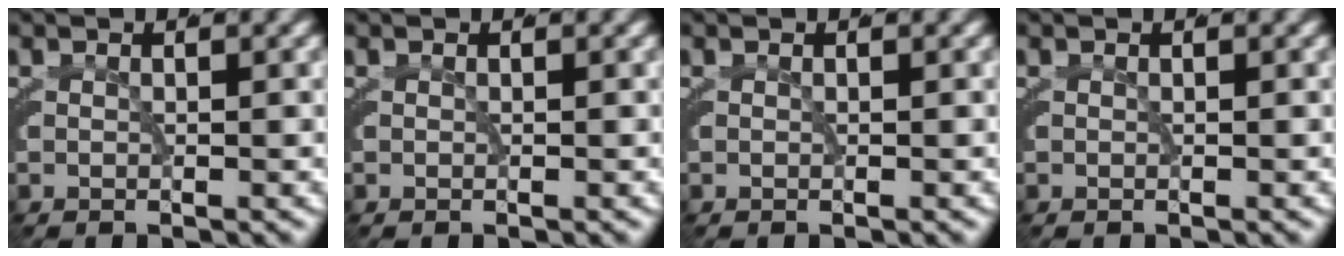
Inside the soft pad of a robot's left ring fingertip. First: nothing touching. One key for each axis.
{"total": 0.0}
{"total": 0.0}
{"total": 0.0}